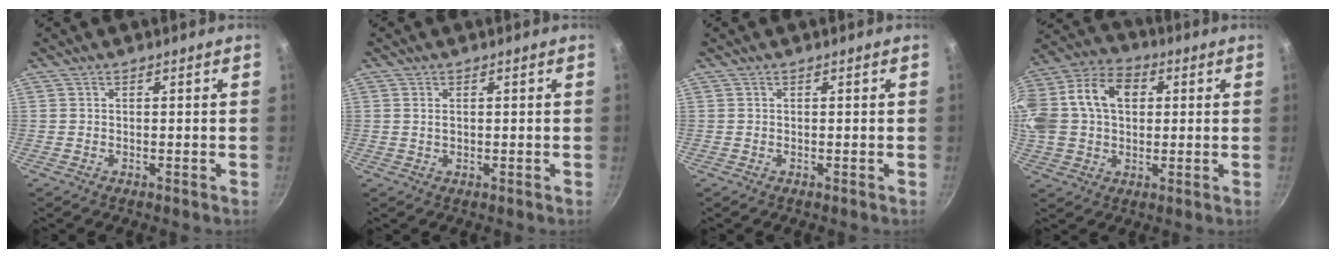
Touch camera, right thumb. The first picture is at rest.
{"total": 1.3, "force": [0.3, 0.8, 0.9], "torque": [-0.016, 0.002, 0.005]}
{"total": 0.0}
{"total": 23.0, "force": [4.3, 16.7, 15.3], "torque": [-0.336, 0.049, 0.066]}